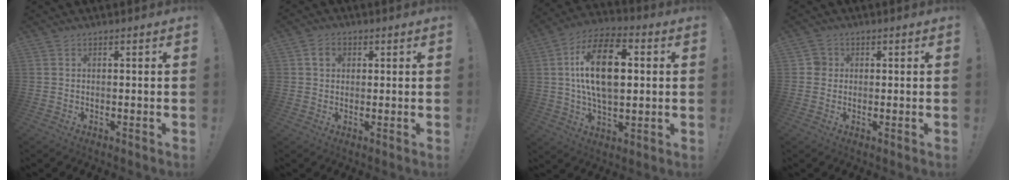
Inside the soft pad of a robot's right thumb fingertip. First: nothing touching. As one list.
[{"total": 4.2, "force": [1.4, 3.4, 2.0], "torque": [-0.036, 0.008, 0.026]}, {"total": 19.5, "force": [2.7, 10.7, 16.1], "torque": [-0.278, 0.006, 0.037]}, {"total": 3.0, "force": [0.1, 2.9, 0.8], "torque": [-0.015, 0.011, 0.002]}]